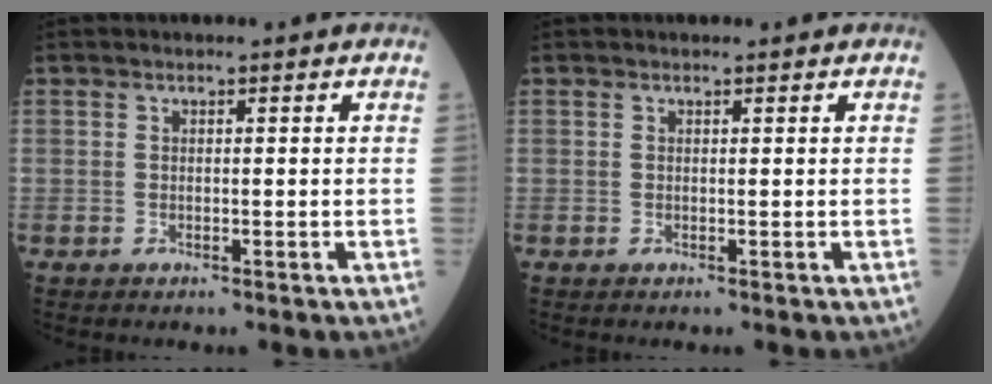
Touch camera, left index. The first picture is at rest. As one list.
[{"total": 0.0}]